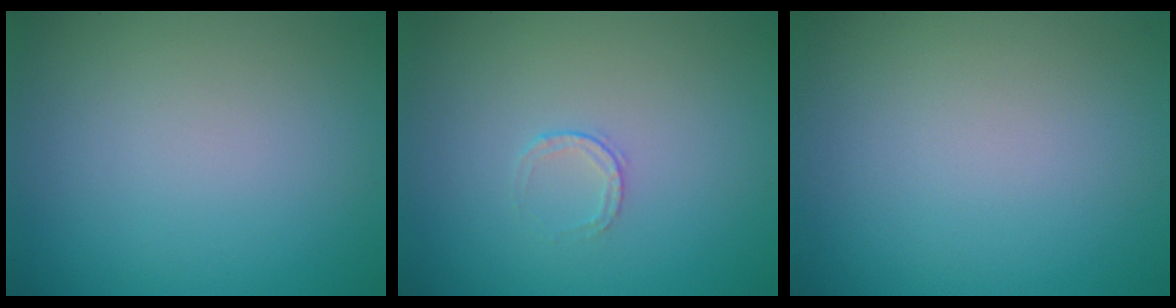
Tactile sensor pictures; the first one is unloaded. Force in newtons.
{"total": 0.7, "press": 0.5, "slide": 0.5}
{"total": 0.0}